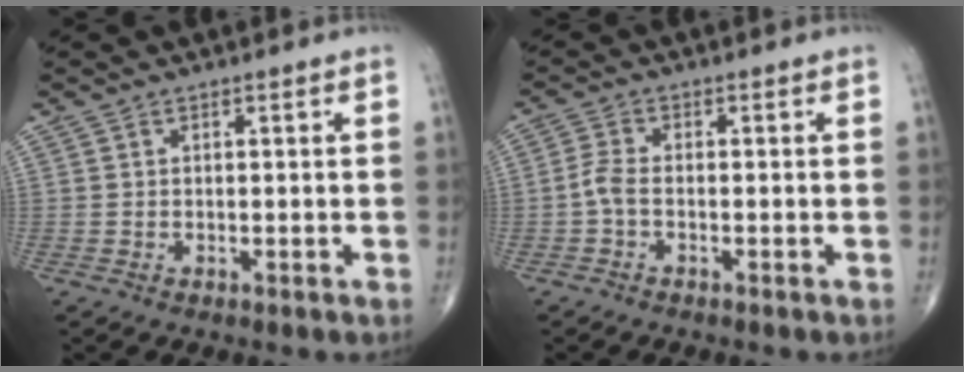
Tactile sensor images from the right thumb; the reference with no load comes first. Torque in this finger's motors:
{"motor_torque": [-0.48, 0.02, 0.29, -0.18, 0.05]}